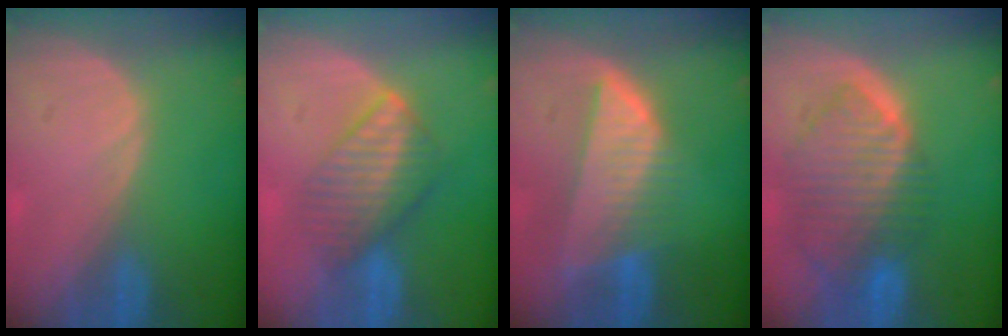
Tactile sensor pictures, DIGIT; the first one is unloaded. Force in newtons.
{"total": 6.6, "press": 6.5, "slide": 1.3}
{"total": 8.2, "press": 7.2, "slide": 3.8}
{"total": 9.9, "press": 8.4, "slide": 5.2}